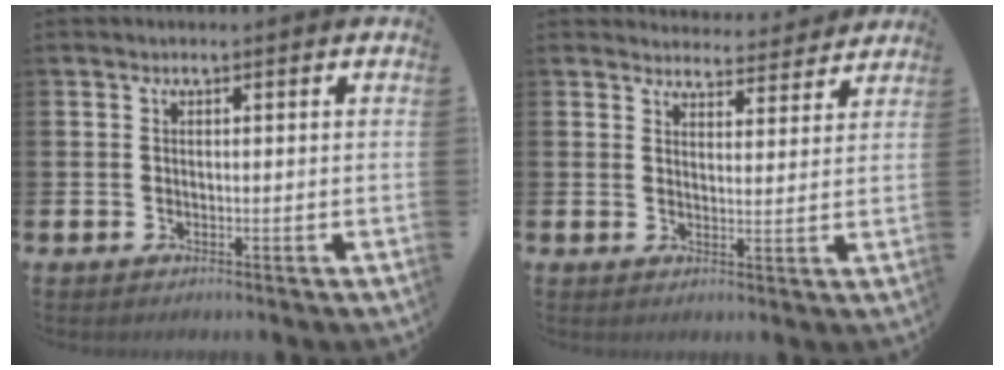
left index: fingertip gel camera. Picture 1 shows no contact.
{"total": 3.8, "force": [3.8, 0.8, -0.1], "torque": [-0.001, -0.029, 0.065]}